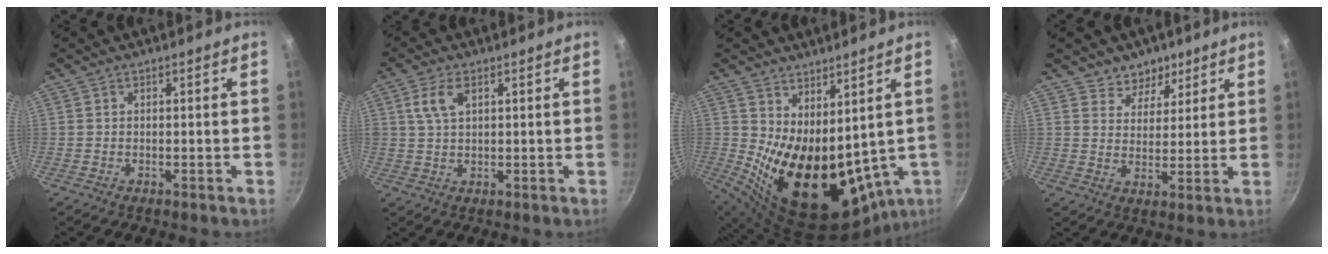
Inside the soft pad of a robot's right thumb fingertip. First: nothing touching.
{"total": 5.0, "force": [2.0, 2.6, 3.8], "torque": [-0.071, 0.001, 0.040]}
{"total": 18.6, "force": [2.8, 10.2, 15.3], "torque": [-0.221, -0.039, 0.082]}
{"total": 6.3, "force": [4.4, 4.4, 1.1], "torque": [0.014, -0.033, 0.065]}